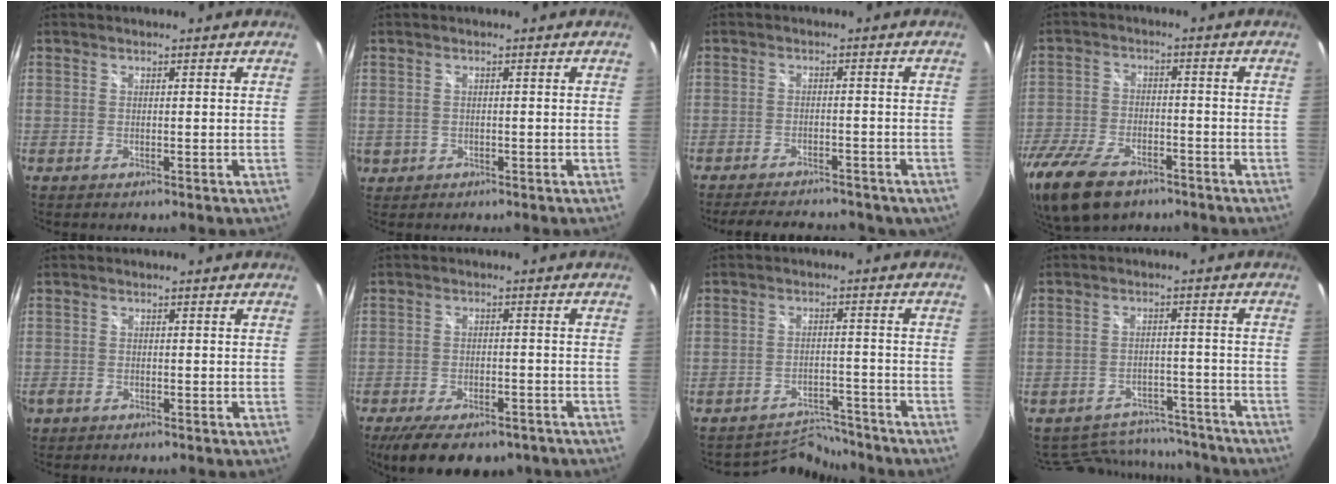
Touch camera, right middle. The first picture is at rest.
{"total": 2.3, "force": [-0.3, 2.2, 0.8], "torque": [-0.017, -0.003, 0.000]}
{"total": 12.9, "force": [-10.5, 4.8, 5.9], "torque": [-0.122, -0.012, -0.139]}
{"total": 17.1, "force": [-11.6, 8.4, 9.4], "torque": [-0.237, -0.041, -0.208]}
{"total": 1.7, "force": [-1.1, 1.2, 0.4], "torque": [-0.013, -0.003, -0.021]}
{"total": 13.3, "force": [-9.7, 5.6, 7.2], "torque": [-0.152, -0.024, -0.140]}
{"total": 6.0, "force": [-5.8, 0.7, -0.9], "torque": [0.001, 0.013, -0.094]}
{"total": 13.2, "force": [-11.5, 5.7, 3.0], "torque": [-0.071, 0.027, -0.139]}